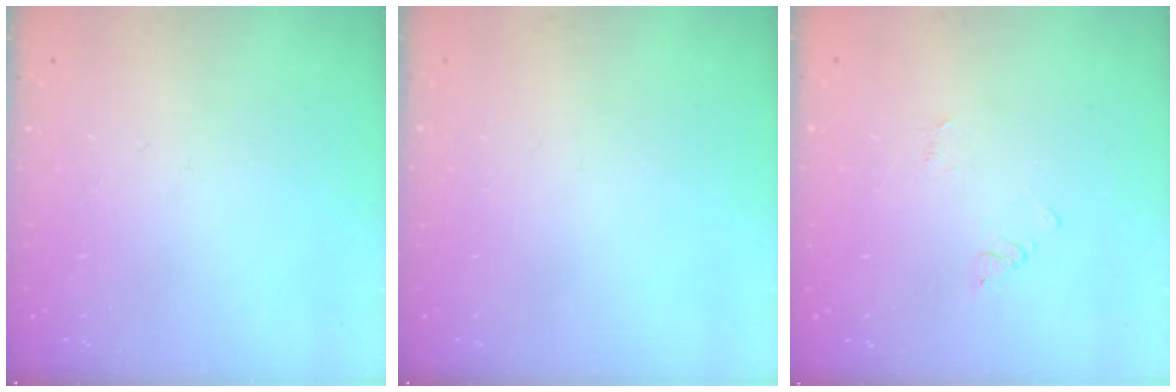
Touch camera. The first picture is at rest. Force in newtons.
{"total": 0.0}
{"total": 2.4, "press": 2.4, "slide": 0.3}